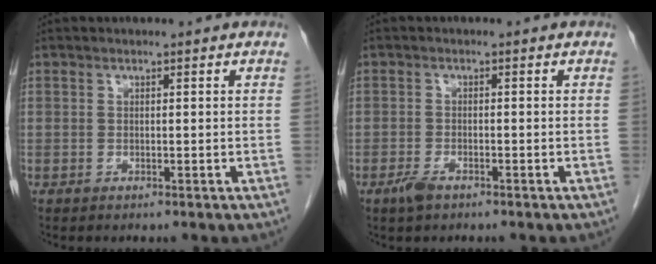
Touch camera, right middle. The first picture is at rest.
{"total": 2.3, "force": [-1.5, 0.8, 1.5], "torque": [-0.034, -0.002, -0.027]}